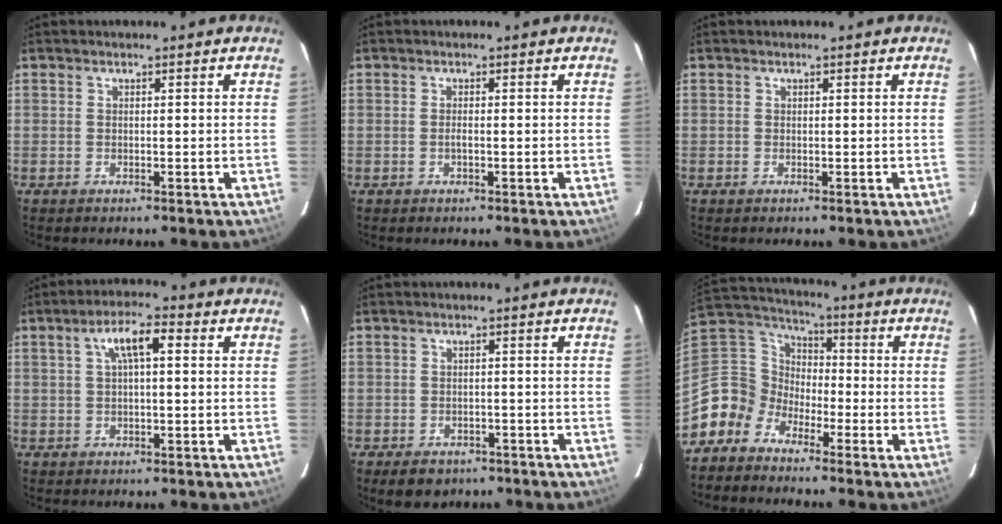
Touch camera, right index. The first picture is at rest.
{"total": 0.9, "force": [-0.3, 0.1, 0.9], "torque": [-0.018, 0.001, -0.006]}
{"total": 0.0}
{"total": 5.8, "force": [1.5, 1.7, 5.4], "torque": [-0.101, 0.017, 0.029]}
{"total": 5.1, "force": [-3.3, 3.4, 1.8], "torque": [-0.030, 0.002, -0.038]}
{"total": 8.9, "force": [-6.0, 6.5, 1.0], "torque": [-0.042, 0.043, -0.148]}